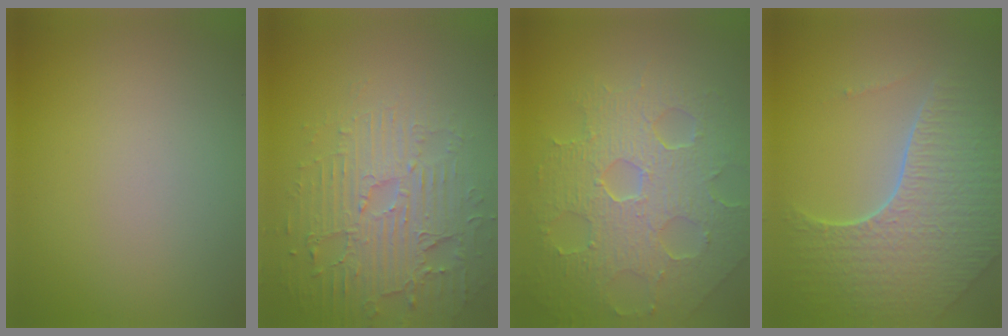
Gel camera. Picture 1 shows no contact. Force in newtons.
{"total": 4.7, "press": 4.3, "slide": 1.9}
{"total": 8.4, "press": 5.7, "slide": 6.1}
{"total": 7.0, "press": 5.0, "slide": 4.9}